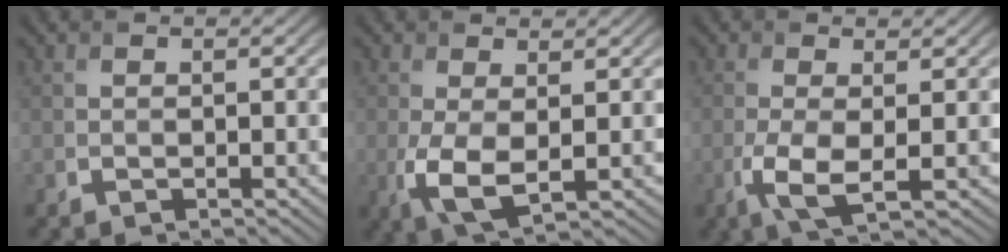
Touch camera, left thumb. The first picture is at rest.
{"total": 4.9, "force": [-0.4, 2.2, 4.3], "torque": [-0.110, -0.012, -0.003]}
{"total": 4.5, "force": [-1.0, 1.4, 4.1], "torque": [-0.100, -0.006, -0.022]}